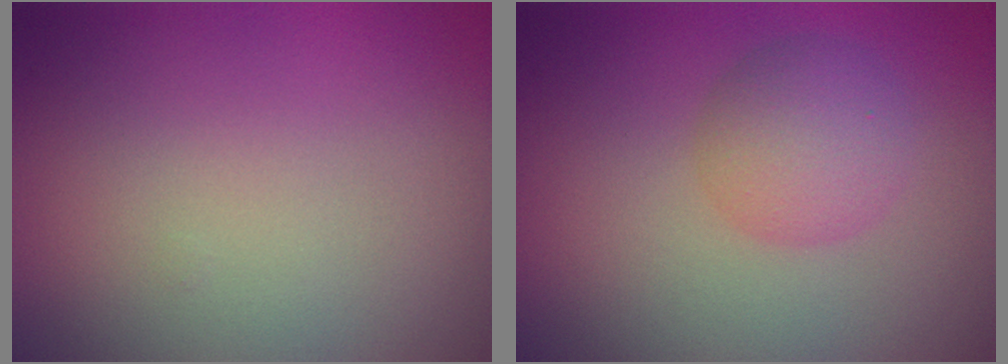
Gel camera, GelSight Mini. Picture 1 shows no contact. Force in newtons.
{"total": 3.4, "press": 3.4, "slide": 0.1}